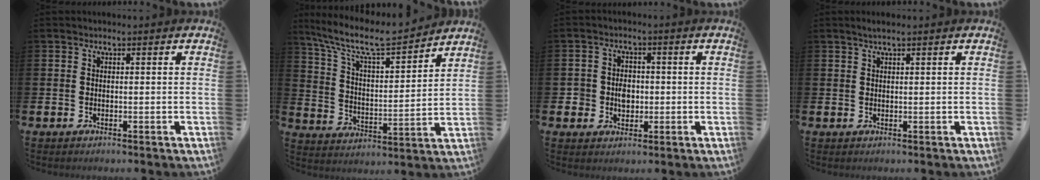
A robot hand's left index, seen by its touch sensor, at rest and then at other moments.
{"total": 9.6, "force": [8.4, 2.0, 4.1], "torque": [-0.112, -0.054, 0.144]}
{"total": 3.4, "force": [-0.2, 3.0, 1.5], "torque": [-0.029, 0.006, -0.011]}
{"total": 1.4, "force": [1.1, 0.1, 0.9], "torque": [-0.013, 0.001, 0.017]}